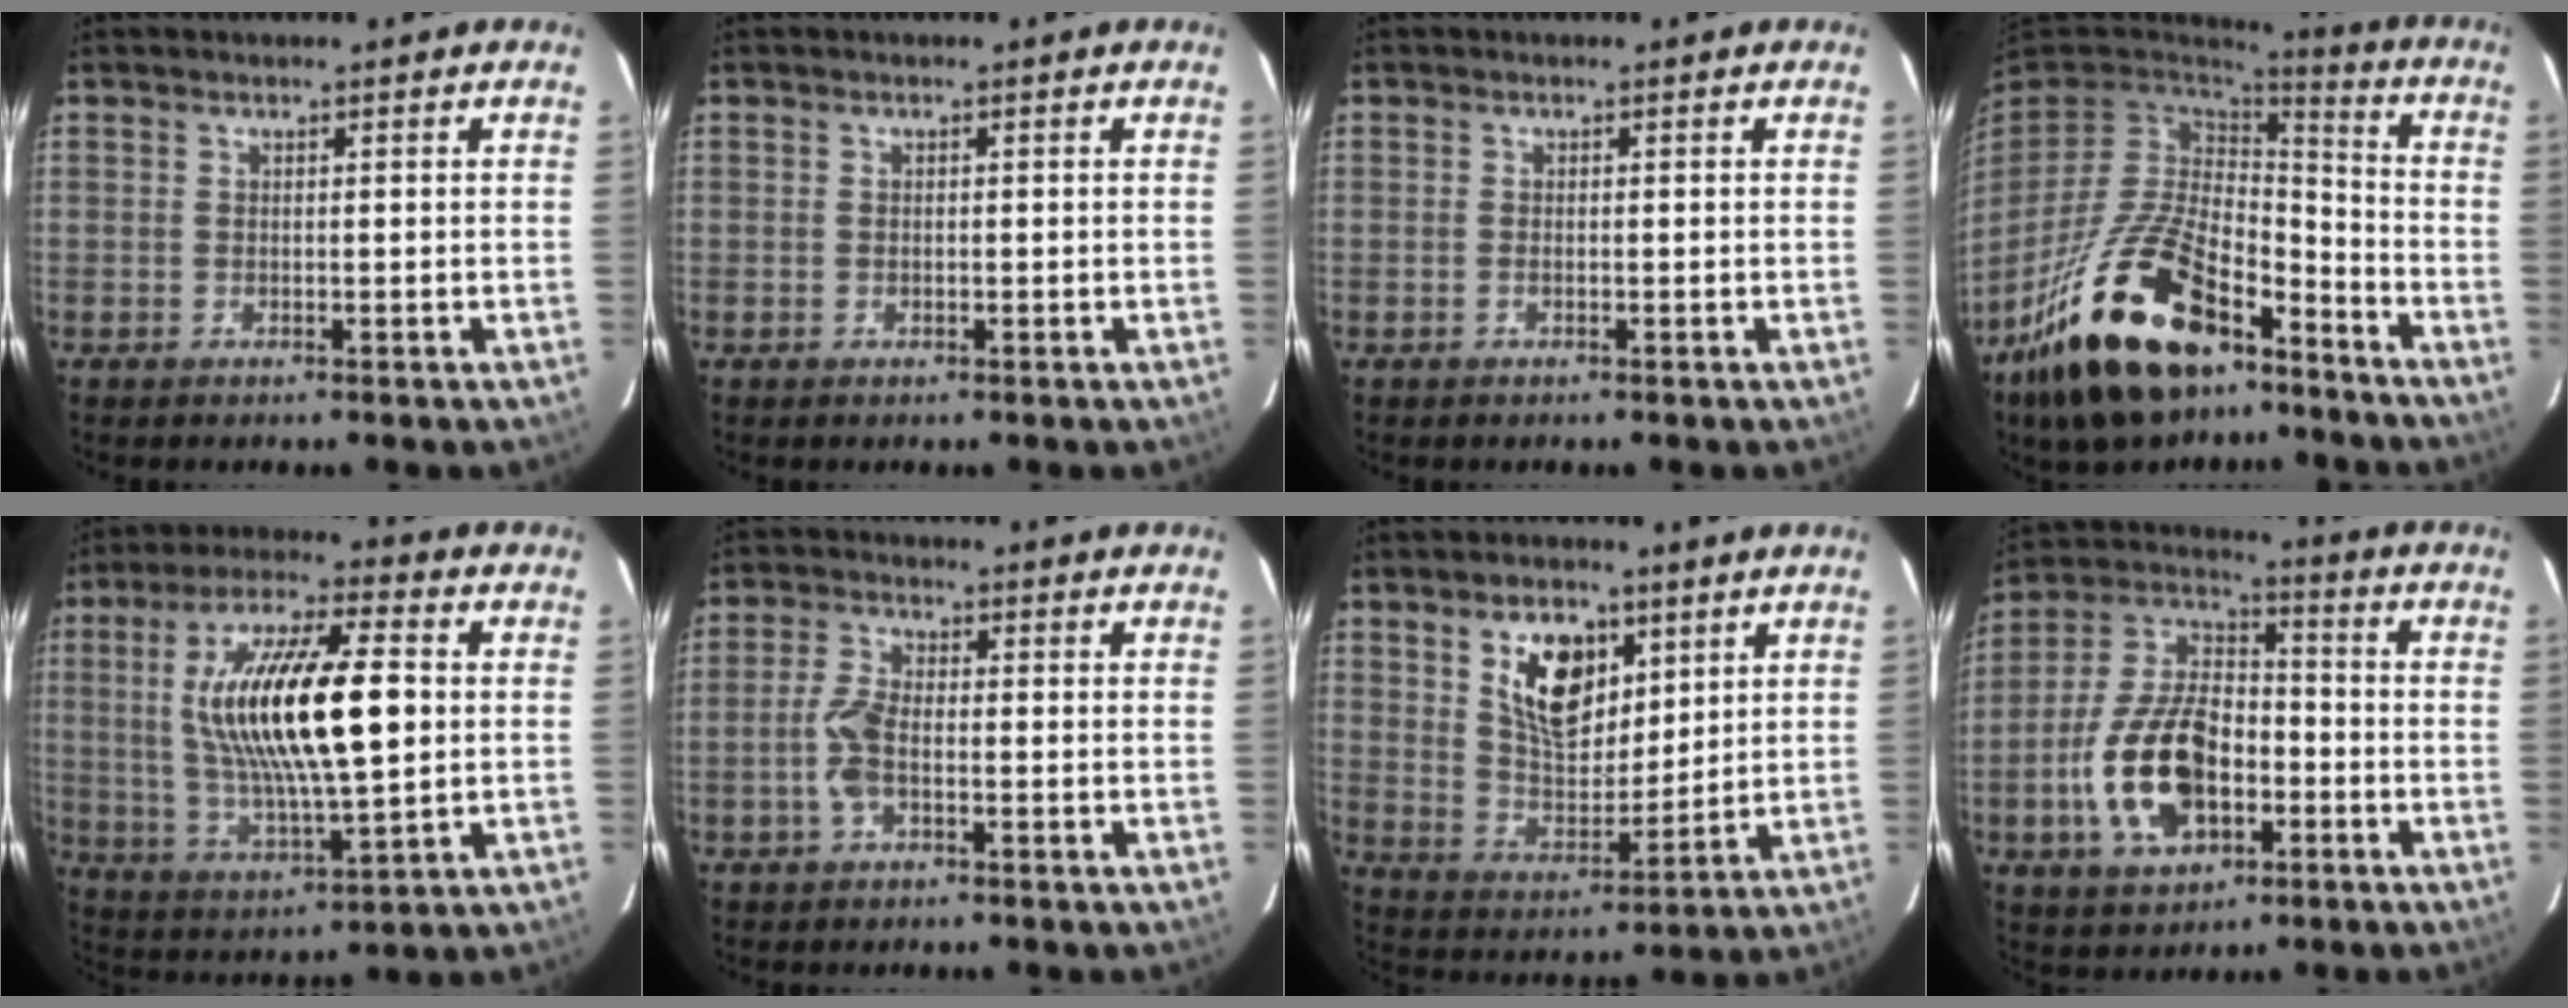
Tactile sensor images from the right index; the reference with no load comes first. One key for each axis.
{"total": 0.5, "fx": -0.2, "fy": 0.5, "fz": 0.2, "tx": -0.003, "ty": 0.000, "tz": -0.002}
{"total": 0.7, "fx": -0.3, "fy": 0.3, "fz": 0.6, "tx": -0.012, "ty": -0.001, "tz": -0.007}
{"total": 24.4, "fx": -14.9, "fy": 11.8, "fz": 15.3, "tx": -0.311, "ty": -0.013, "tz": -0.245}
{"total": 20.5, "fx": 2.4, "fy": 6.0, "fz": 19.5, "tx": -0.362, "ty": 0.005, "tz": 0.052}
{"total": 5.0, "fx": -1.6, "fy": 2.1, "fz": 4.3, "tx": -0.099, "ty": 0.005, "tz": -0.033}
{"total": 11.9, "fx": 5.4, "fy": 7.0, "fz": 7.9, "tx": -0.134, "ty": 0.004, "tz": 0.109}
{"total": 17.6, "fx": -5.6, "fy": 10.1, "fz": 13.3, "tx": -0.281, "ty": 0.012, "tz": -0.090}